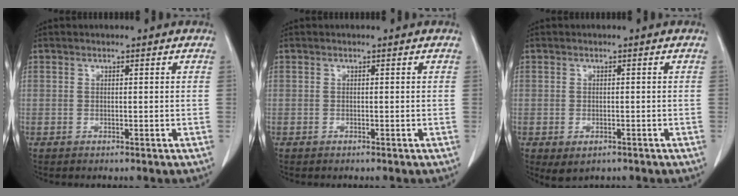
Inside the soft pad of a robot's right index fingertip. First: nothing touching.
{"total": 0.0}
{"total": 2.4, "force": [-1.1, 1.4, 1.6], "torque": [-0.029, -0.007, -0.003]}